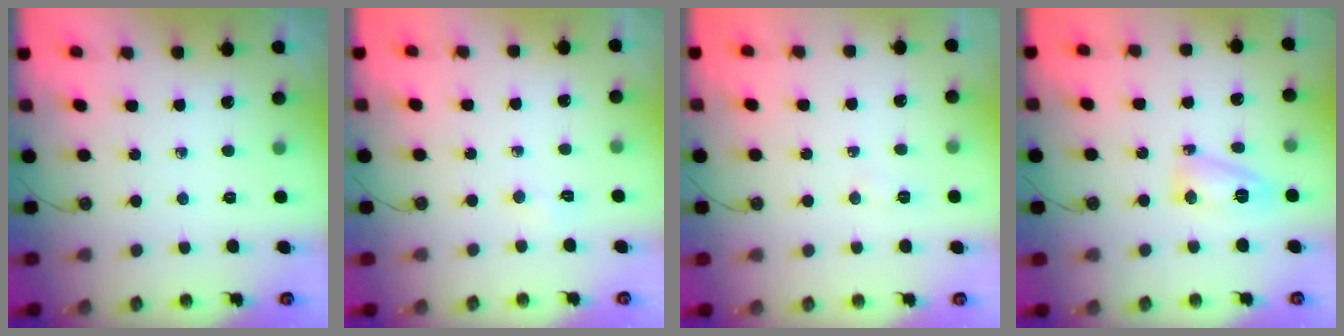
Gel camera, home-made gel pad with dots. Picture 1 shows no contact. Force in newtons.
{"total": 2.8, "press": 2.8, "slide": 0.4}
{"total": 4.6, "press": 4.4, "slide": 1.5}
{"total": 7.2, "press": 7.2, "slide": 1.0}